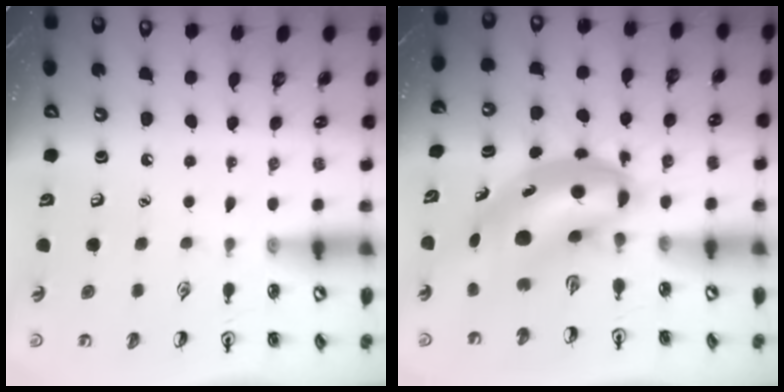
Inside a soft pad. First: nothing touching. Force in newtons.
{"total": 8.1, "press": 7.7, "slide": 2.4}